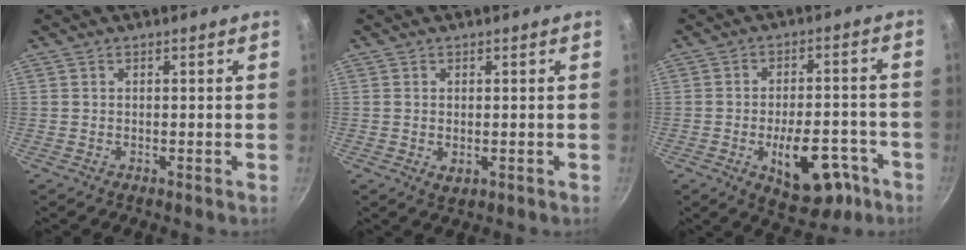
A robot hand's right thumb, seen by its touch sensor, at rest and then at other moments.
{"total": 1.9, "force": [-0.2, 1.2, 1.5], "torque": [-0.025, -0.006, -0.001]}
{"total": 13.6, "force": [-5.4, 7.1, 10.2], "torque": [-0.110, 0.029, -0.062]}